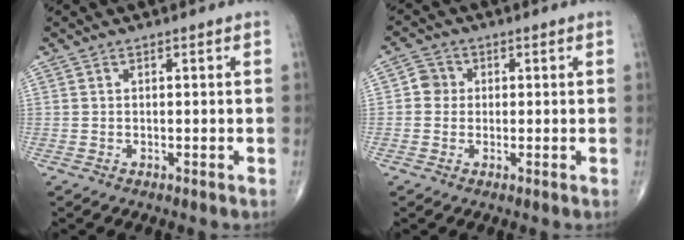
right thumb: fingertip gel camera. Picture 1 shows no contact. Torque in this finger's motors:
{"motor_torque": [-0.19, 0.31, -0.07, 0.10, 0.04]}